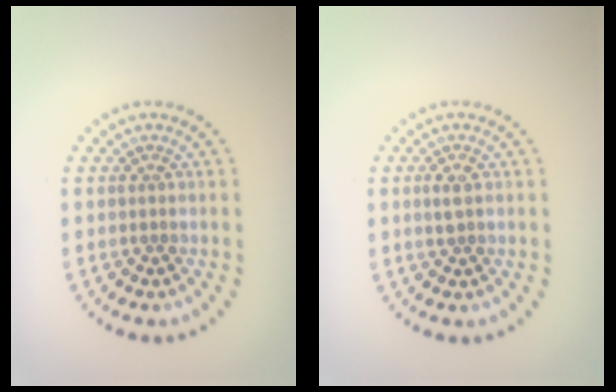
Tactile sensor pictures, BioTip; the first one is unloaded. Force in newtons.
{"total": 1.3, "press": 1.3, "slide": 0.0}